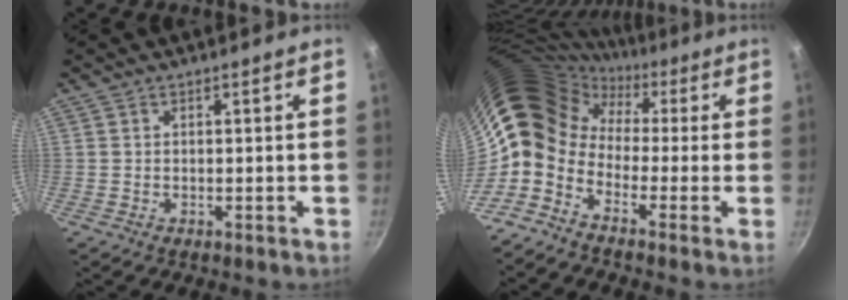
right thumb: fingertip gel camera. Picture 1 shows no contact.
{"total": 11.4, "force": [-1.9, 9.0, 6.8], "torque": [-0.095, 0.050, -0.069]}